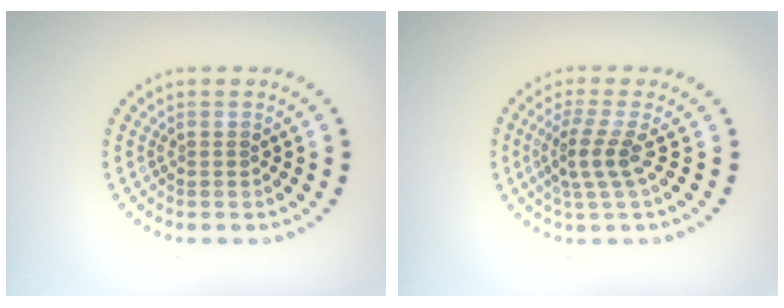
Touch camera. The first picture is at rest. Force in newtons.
{"total": 2.7, "press": 1.9, "slide": 1.8}